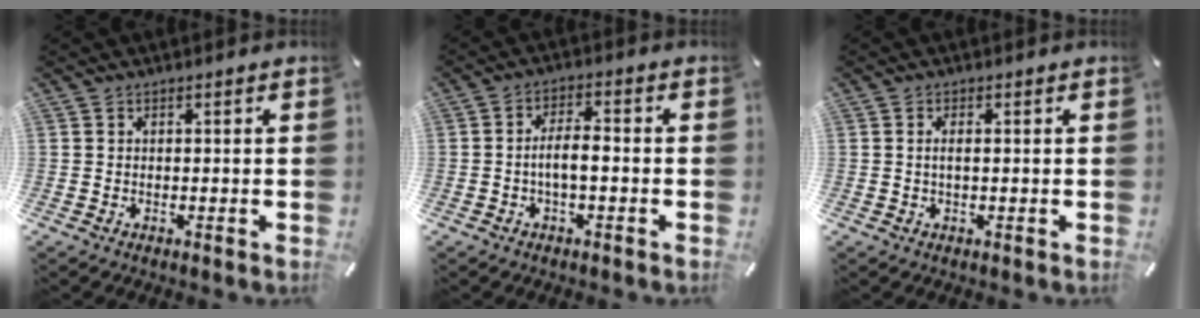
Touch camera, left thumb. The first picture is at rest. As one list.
[{"total": 5.2, "force": [-1.4, 2.0, 4.6], "torque": [-0.080, 0.014, -0.025]}, {"total": 1.6, "force": [0.1, 0.6, 1.5], "torque": [-0.030, -0.001, 0.001]}]